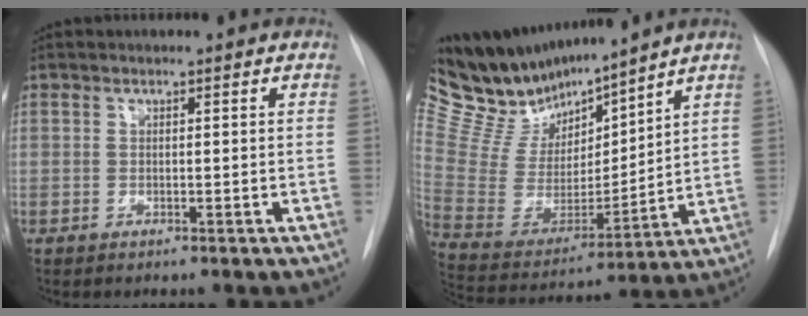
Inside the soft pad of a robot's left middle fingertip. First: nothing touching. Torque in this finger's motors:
{"motor_torque": [0.22, -0.30, -0.03, -0.07]}